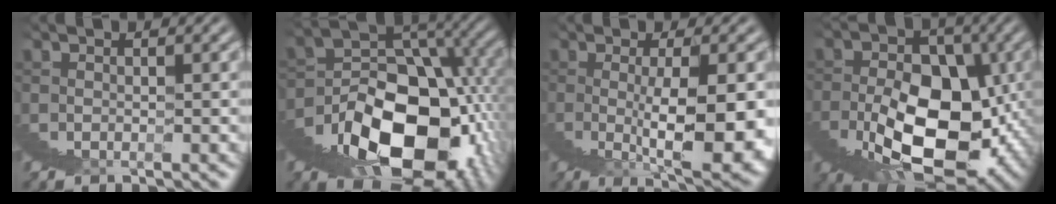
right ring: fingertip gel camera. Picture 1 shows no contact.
{"total": 18.7, "force": [-1.1, 10.2, 15.6], "torque": [-0.247, -0.012, -0.005]}
{"total": 6.4, "force": [0.7, -1.3, 6.3], "torque": [-0.085, 0.026, 0.005]}
{"total": 15.1, "force": [-0.5, 8.4, 12.5], "torque": [-0.172, -0.011, -0.007]}